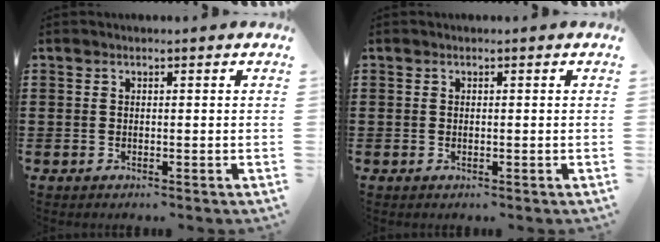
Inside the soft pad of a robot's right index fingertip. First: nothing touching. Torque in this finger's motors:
{"motor_torque": [0.10, 1.98, -0.03, -0.01]}